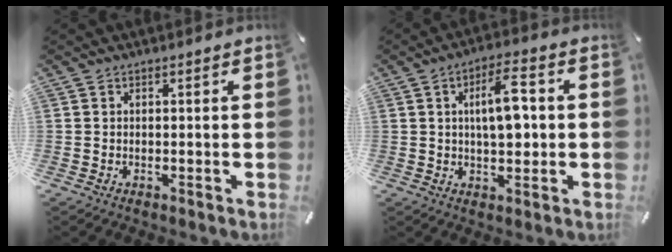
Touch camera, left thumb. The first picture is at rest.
{"total": 10.1, "force": [1.0, 4.5, 9.0], "torque": [-0.146, 0.004, 0.013]}